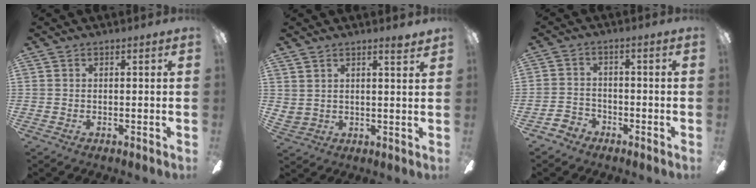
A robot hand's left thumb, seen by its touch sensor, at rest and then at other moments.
{"total": 3.7, "force": [3.5, 1.1, 0.7], "torque": [-0.008, -0.022, 0.062]}
{"total": 4.0, "force": [-3.1, 2.5, 0.6], "torque": [-0.013, 0.018, -0.060]}